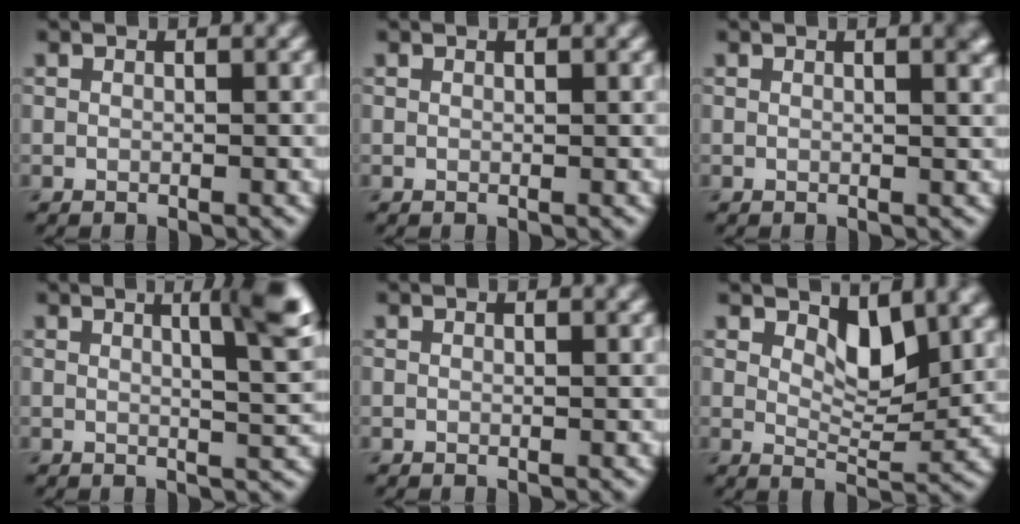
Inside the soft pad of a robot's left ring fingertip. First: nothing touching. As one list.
[{"total": 0.0}, {"total": 1.9, "force": [0.9, 0.7, 1.4], "torque": [-0.006, 0.005, 0.010]}, {"total": 5.4, "force": [2.1, 1.2, 4.8], "torque": [-0.050, 0.005, 0.027]}, {"total": 0.0}, {"total": 4.6, "force": [2.5, 2.2, 3.2], "torque": [-0.057, -0.015, 0.036]}]